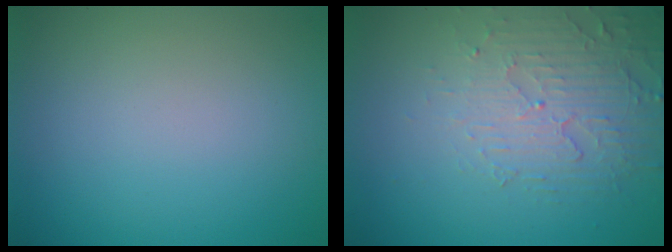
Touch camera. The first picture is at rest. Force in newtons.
{"total": 4.9, "press": 3.4, "slide": 3.6}